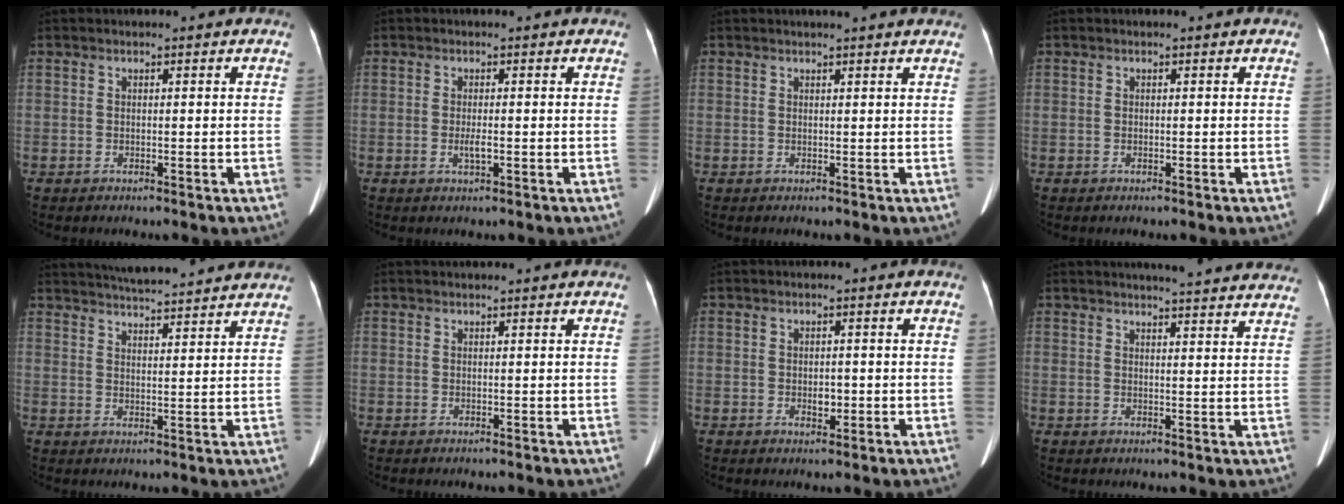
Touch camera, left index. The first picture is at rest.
{"total": 1.5, "force": [-0.4, 0.3, 1.4], "torque": [-0.030, -0.004, -0.006]}
{"total": 4.8, "force": [4.4, 0.0, 2.1], "torque": [-0.027, 0.018, 0.044]}
{"total": 0.0}
{"total": 14.0, "force": [13.0, 0.8, 5.2], "torque": [-0.089, 0.024, 0.178]}
{"total": 1.9, "force": [1.8, -0.1, 0.6], "torque": [-0.008, 0.020, 0.025]}
{"total": 1.8, "force": [-0.5, 1.2, 1.3], "torque": [-0.022, 0.000, -0.004]}
{"total": 17.3, "force": [16.4, 1.2, 5.5], "torque": [-0.061, -0.033, 0.179]}